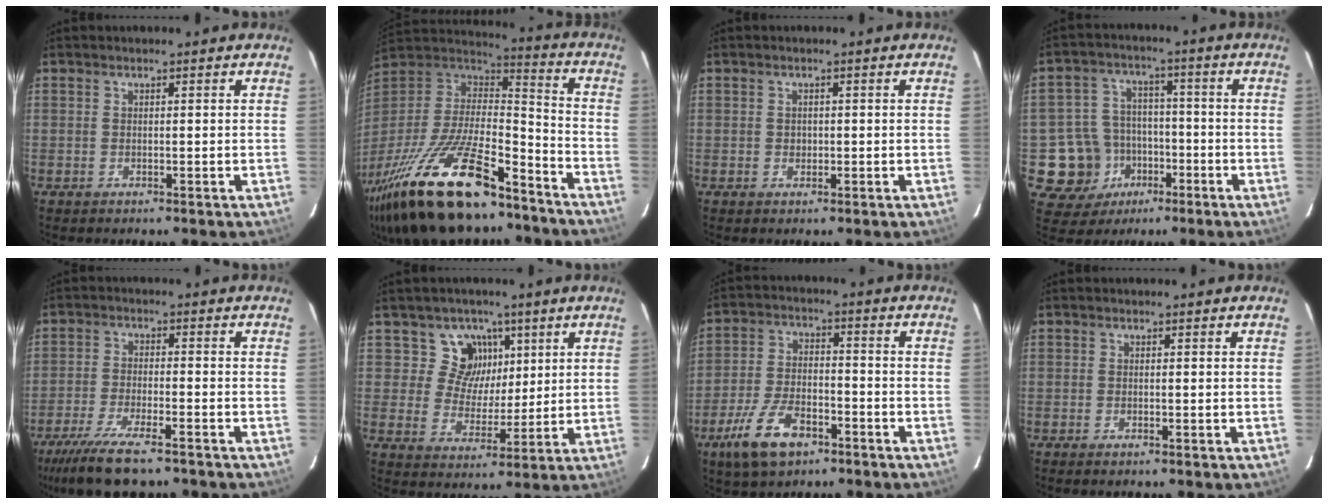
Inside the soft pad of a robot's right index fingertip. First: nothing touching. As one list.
[{"total": 32.0, "force": [-21.9, 11.4, 20.4], "torque": [-0.411, -0.036, -0.355]}, {"total": 1.1, "force": [-0.1, 1.1, 0.2], "torque": [-0.001, 0.002, 0.000]}, {"total": 11.7, "force": [-4.6, 10.5, 2.2], "torque": [-0.076, 0.029, -0.058]}, {"total": 12.9, "force": [-10.1, 2.9, 7.5], "torque": [-0.174, -0.038, -0.177]}, {"total": 8.5, "force": [3.9, 7.4, 1.7], "torque": [-0.021, -0.013, 0.062]}, {"total": 11.5, "force": [-6.9, 5.4, 7.4], "torque": [-0.171, -0.007, -0.125]}, {"total": 0.7, "force": [-0.6, 0.1, 0.4], "torque": [-0.008, -0.001, -0.011]}]